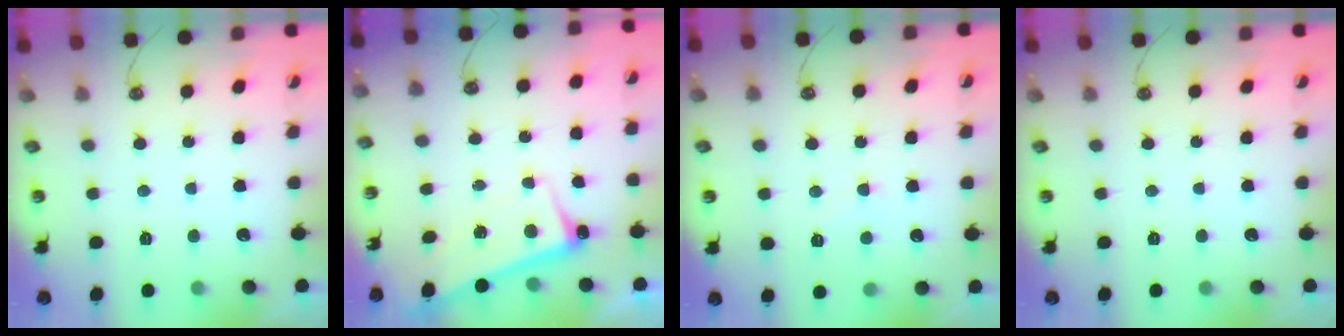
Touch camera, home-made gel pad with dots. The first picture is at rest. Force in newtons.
{"total": 2.6, "press": 2.5, "slide": 0.8}
{"total": 3.9, "press": 3.8, "slide": 0.5}
{"total": 0.0}